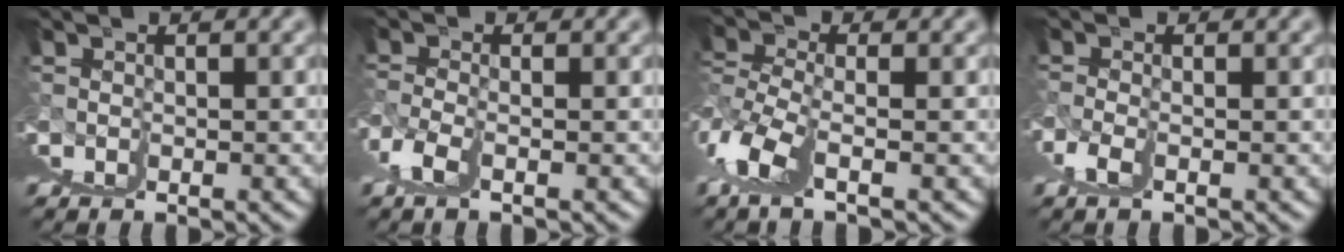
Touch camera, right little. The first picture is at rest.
{"total": 2.2, "force": [0.9, -2.0, -0.1], "torque": [0.001, 0.013, 0.020]}
{"total": 6.4, "force": [0.5, -6.2, -1.4], "torque": [0.046, 0.016, 0.016]}
{"total": 2.5, "force": [-0.3, -2.3, -0.7], "torque": [0.010, 0.001, 0.007]}